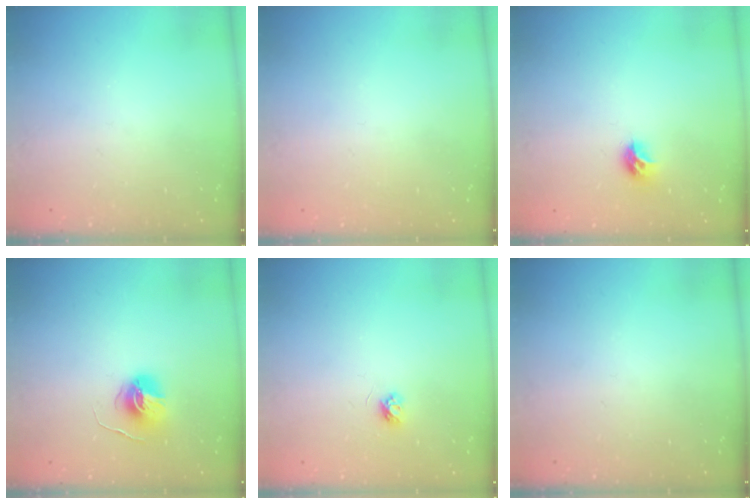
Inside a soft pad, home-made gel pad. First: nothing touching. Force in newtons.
{"total": 0.7, "press": 0.7, "slide": 0.1}
{"total": 7.5, "press": 7.4, "slide": 0.7}
{"total": 6.7, "press": 6.7, "slide": 0.4}
{"total": 3.3, "press": 3.3, "slide": 0.3}
{"total": 0.0}